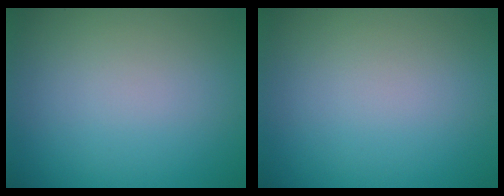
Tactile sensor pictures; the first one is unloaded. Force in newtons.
{"total": 0.0}